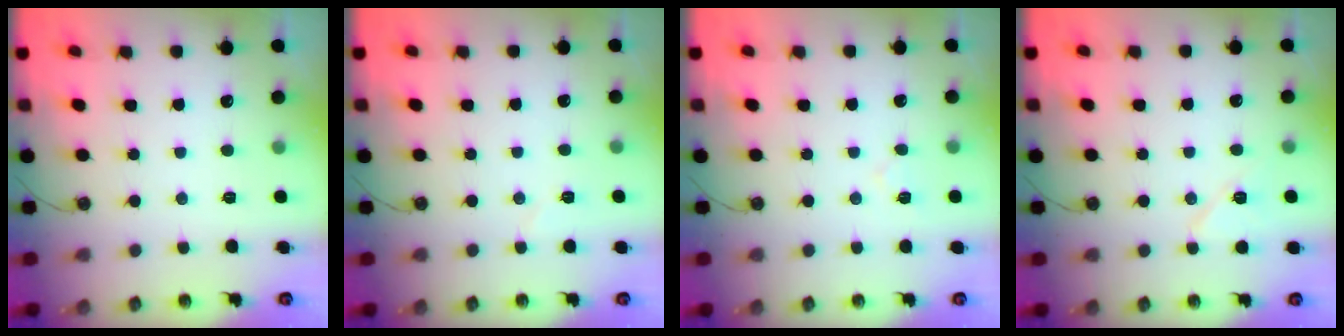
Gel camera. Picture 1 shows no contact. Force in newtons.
{"total": 4.4, "press": 3.9, "slide": 2.0}
{"total": 4.7, "press": 4.2, "slide": 1.9}
{"total": 6.8, "press": 6.8, "slide": 0.5}